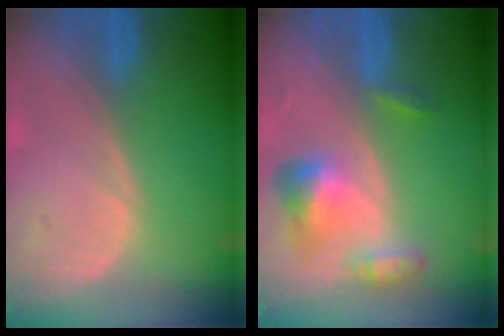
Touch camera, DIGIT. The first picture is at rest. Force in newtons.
{"total": 6.5, "press": 6.0, "slide": 2.5}